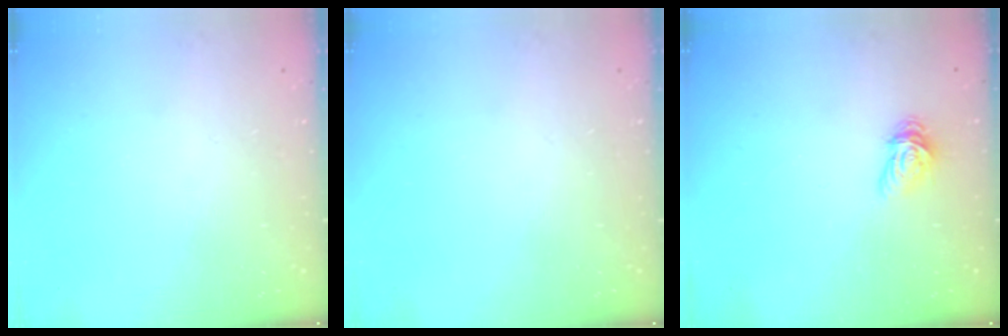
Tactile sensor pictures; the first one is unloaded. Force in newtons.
{"total": 0.0}
{"total": 4.6, "press": 4.6, "slide": 0.3}